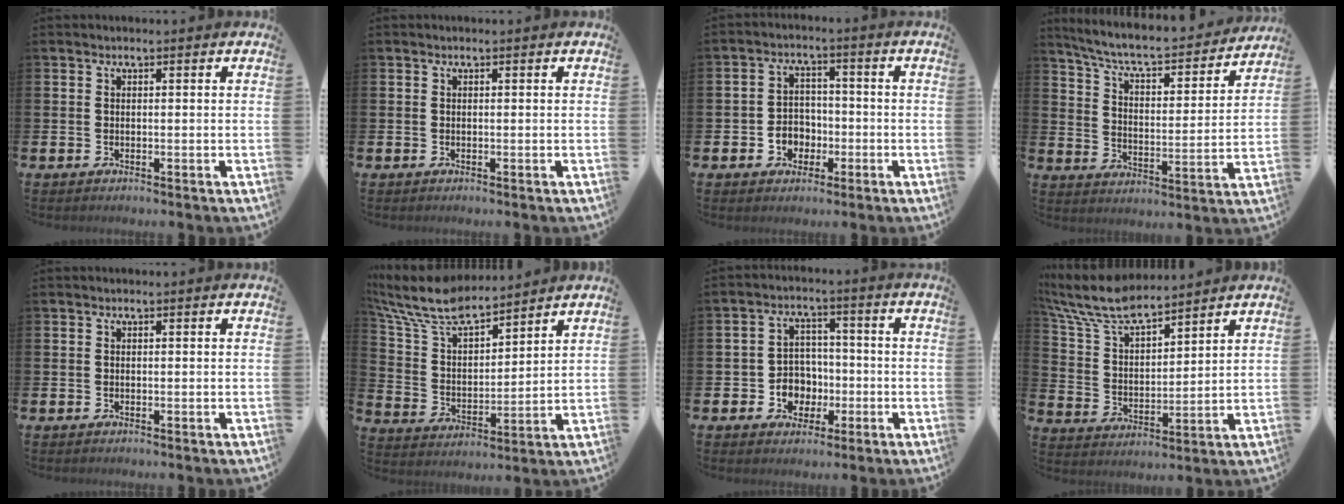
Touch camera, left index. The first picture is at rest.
{"total": 0.0}
{"total": 3.9, "force": [-1.1, 3.5, 1.2], "torque": [-0.017, -0.004, -0.029]}
{"total": 7.3, "force": [6.5, 1.3, 2.9], "torque": [-0.084, -0.047, 0.107]}
{"total": 0.0}
{"total": 9.5, "force": [8.5, 2.3, 3.4], "torque": [-0.103, -0.053, 0.149]}
{"total": 5.0, "force": [-1.1, 4.7, 1.4], "torque": [-0.033, 0.004, -0.025]}
{"total": 8.6, "force": [7.9, 1.9, 3.0], "torque": [-0.092, -0.048, 0.139]}